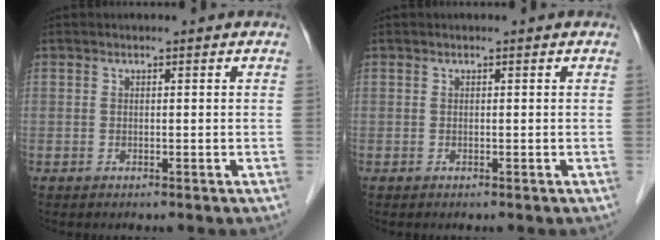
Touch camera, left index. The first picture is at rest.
{"total": 0.0}